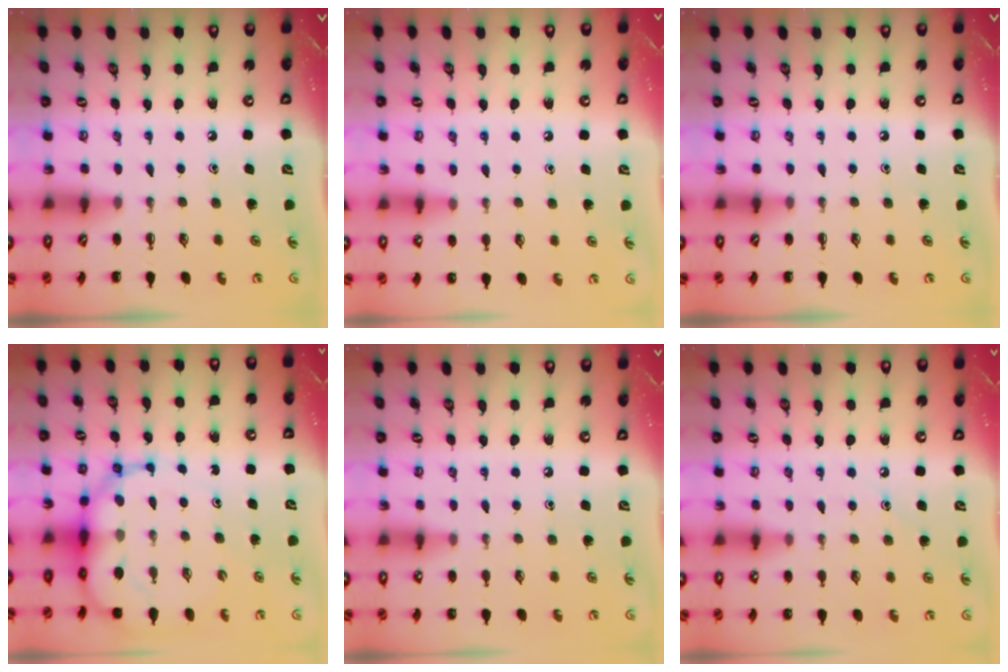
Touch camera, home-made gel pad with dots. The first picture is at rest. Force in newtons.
{"total": 6.2, "press": 5.8, "slide": 2.1}
{"total": 0.0}
{"total": 12.6, "press": 12.1, "slide": 3.4}
{"total": 4.1, "press": 4.0, "slide": 0.9}
{"total": 7.3, "press": 7.0, "slide": 2.0}